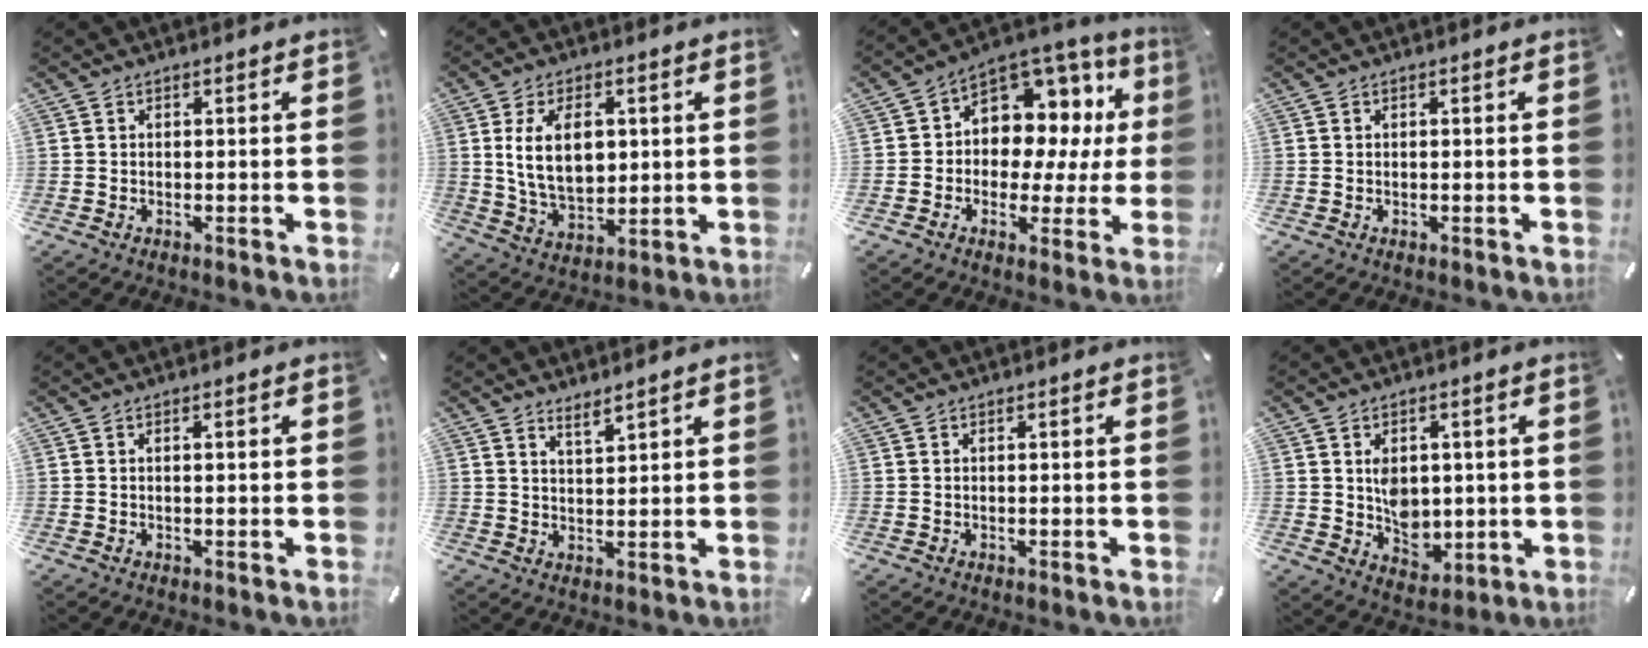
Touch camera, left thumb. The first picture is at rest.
{"total": 12.1, "force": [2.5, 7.9, 8.9], "torque": [-0.180, 0.001, 0.042]}
{"total": 10.7, "force": [3.0, 8.9, 5.2], "torque": [-0.073, -0.042, 0.061]}
{"total": 0.0}
{"total": 1.1, "force": [0.1, 0.2, 1.1], "torque": [-0.020, 0.001, 0.001]}
{"total": 2.9, "force": [2.7, 0.2, 0.9], "torque": [-0.021, -0.014, 0.050]}
{"total": 0.0}
{"total": 7.4, "force": [0.9, 6.2, 4.0], "torque": [-0.043, -0.001, 0.018]}